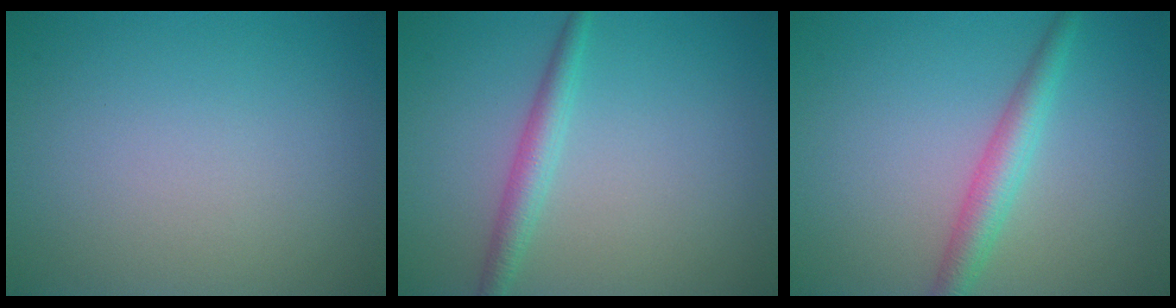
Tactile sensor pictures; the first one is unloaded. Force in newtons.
{"total": 2.3, "press": 2.3, "slide": 0.0}
{"total": 3.1, "press": 3.1, "slide": 0.1}